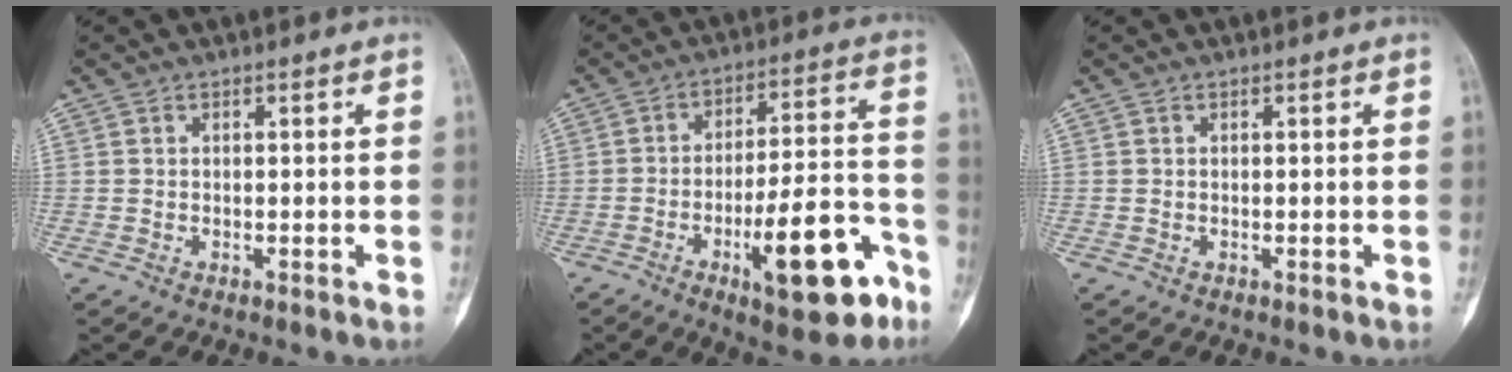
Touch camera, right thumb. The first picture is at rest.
{"total": 17.3, "force": [-8.2, 5.6, 14.2], "torque": [-0.195, 0.055, -0.114]}
{"total": 0.0}